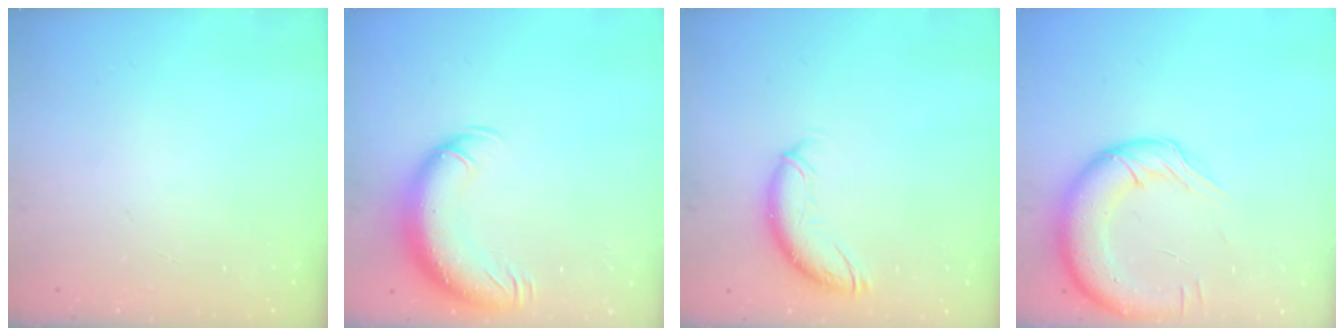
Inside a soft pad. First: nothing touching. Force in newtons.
{"total": 13.1, "press": 12.8, "slide": 3.1}
{"total": 10.7, "press": 10.6, "slide": 1.5}
{"total": 15.7, "press": 15.3, "slide": 3.6}